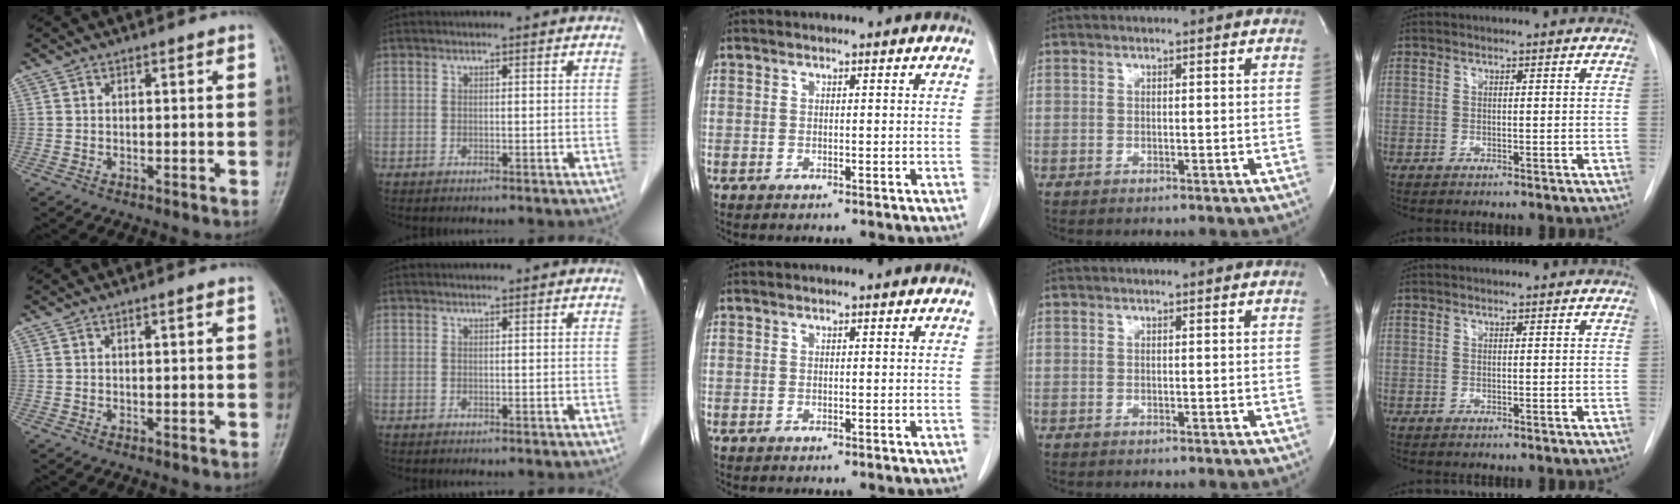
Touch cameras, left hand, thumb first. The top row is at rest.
{"thumb": {"total": 0.7, "force": [0.3, 0.1, 0.6], "torque": [-0.010, 0.000, 0.006]}, "index": {"total": 0.6, "force": [0.5, 0.0, 0.2], "torque": [-0.007, 0.005, 0.009]}}